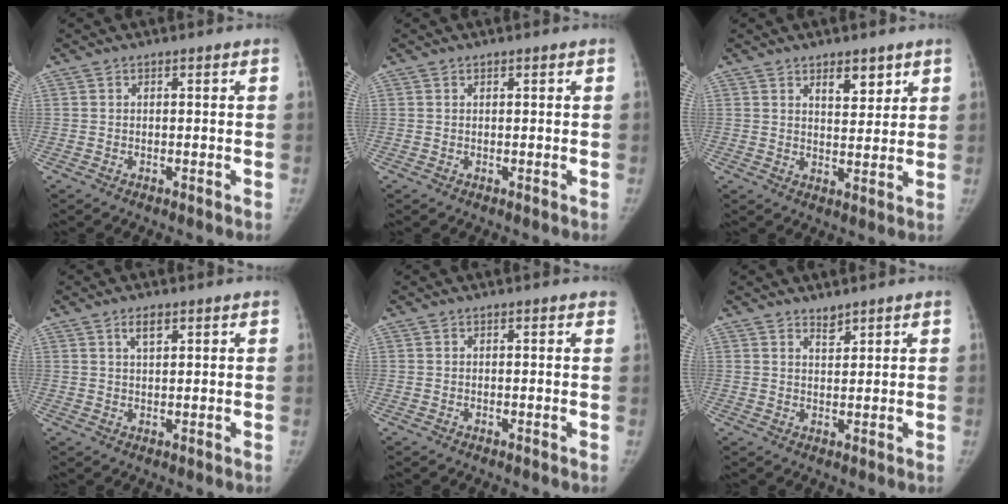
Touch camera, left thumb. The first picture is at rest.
{"total": 0.0}
{"total": 5.3, "force": [3.3, 2.5, 3.3], "torque": [-0.027, -0.023, 0.052]}
{"total": 2.6, "force": [1.5, 1.1, 1.9], "torque": [-0.029, -0.006, 0.028]}
{"total": 0.7, "force": [0.6, 0.3, 0.3], "torque": [0.000, 0.000, 0.003]}
{"total": 1.8, "force": [1.6, 0.6, 0.5], "torque": [0.003, -0.015, 0.027]}